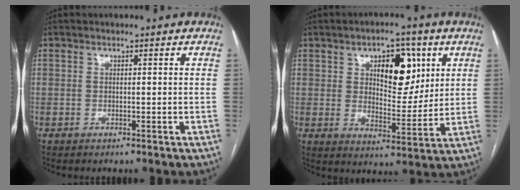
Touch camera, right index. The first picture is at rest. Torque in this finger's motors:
{"motor_torque": [0.80, 0.68, 0.31, 0.09]}